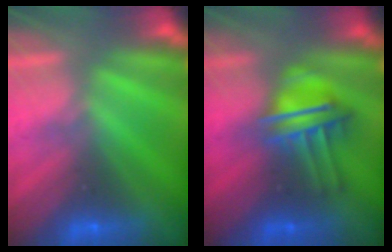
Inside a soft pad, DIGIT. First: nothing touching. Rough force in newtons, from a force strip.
{"total": 4.8}